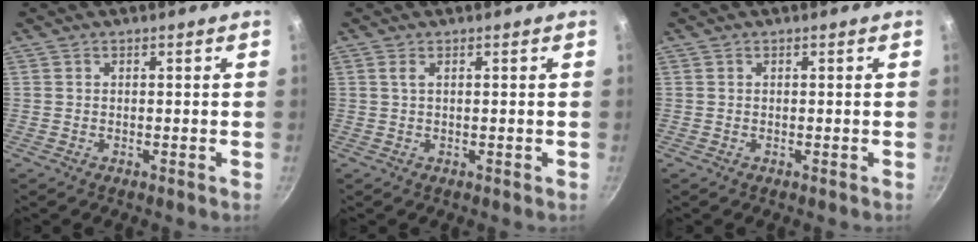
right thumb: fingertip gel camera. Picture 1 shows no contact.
{"total": 1.0, "force": [0.3, 0.1, 0.9], "torque": [-0.018, 0.000, 0.004]}
{"total": 0.0}